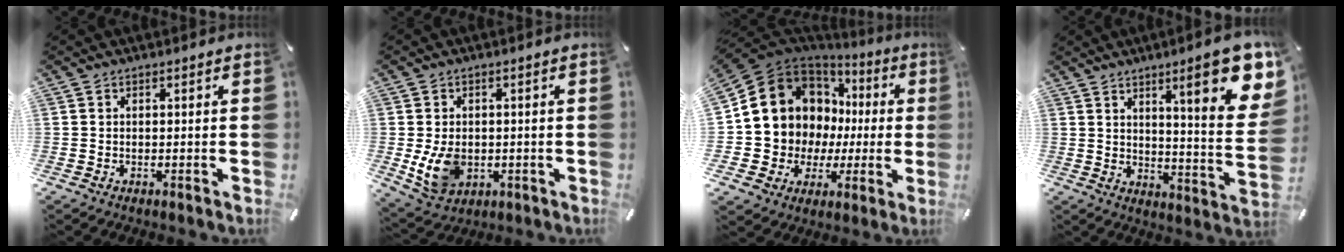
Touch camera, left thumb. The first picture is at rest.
{"total": 8.4, "force": [-0.9, 6.6, 5.1], "torque": [-0.102, -0.002, -0.016]}
{"total": 13.1, "force": [3.4, 12.1, 3.6], "torque": [-0.065, -0.046, 0.084]}
{"total": 17.2, "force": [8.9, 3.6, 14.2], "torque": [-0.193, -0.059, 0.128]}